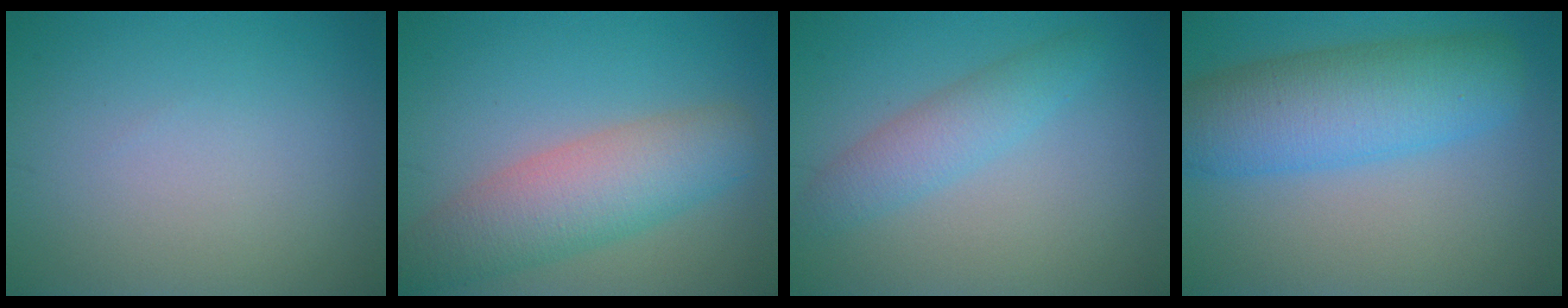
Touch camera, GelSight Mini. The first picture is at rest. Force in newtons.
{"total": 6.4, "press": 6.4, "slide": 0.4}
{"total": 3.1, "press": 3.0, "slide": 0.1}
{"total": 8.1, "press": 8.1, "slide": 0.4}